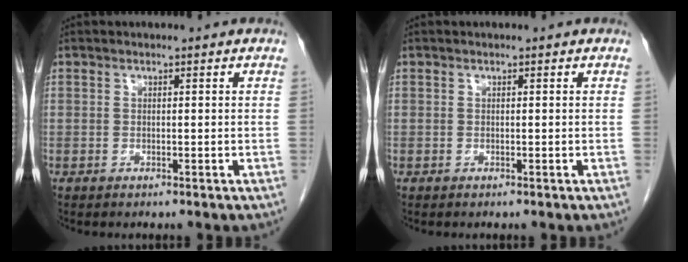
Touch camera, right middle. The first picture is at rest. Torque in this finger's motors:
{"motor_torque": [0.00, 0.00, 0.00, 0.00]}